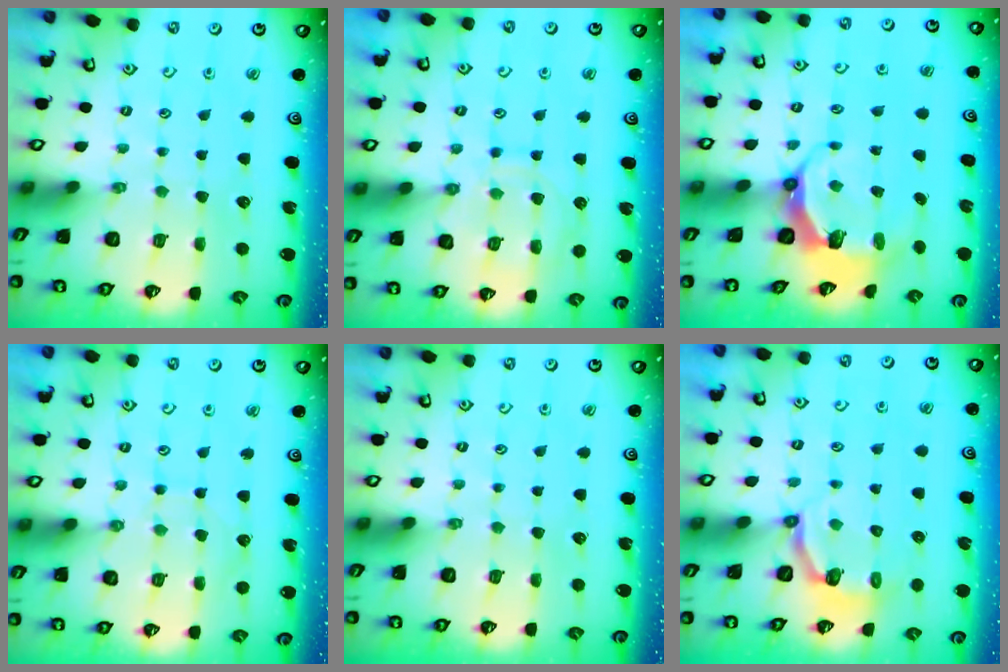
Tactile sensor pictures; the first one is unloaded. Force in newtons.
{"total": 11.7, "press": 11.7, "slide": 1.1}
{"total": 7.2, "press": 6.0, "slide": 4.1}
{"total": 6.1, "press": 6.1, "slide": 0.6}
{"total": 0.0}
{"total": 3.3, "press": 1.9, "slide": 2.7}